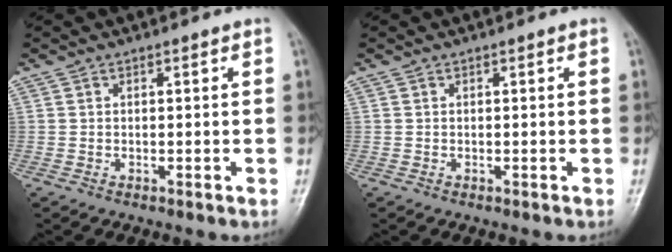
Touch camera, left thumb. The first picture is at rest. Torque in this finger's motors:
{"motor_torque": [0.00, 0.00, -0.05, 0.05, 0.00]}